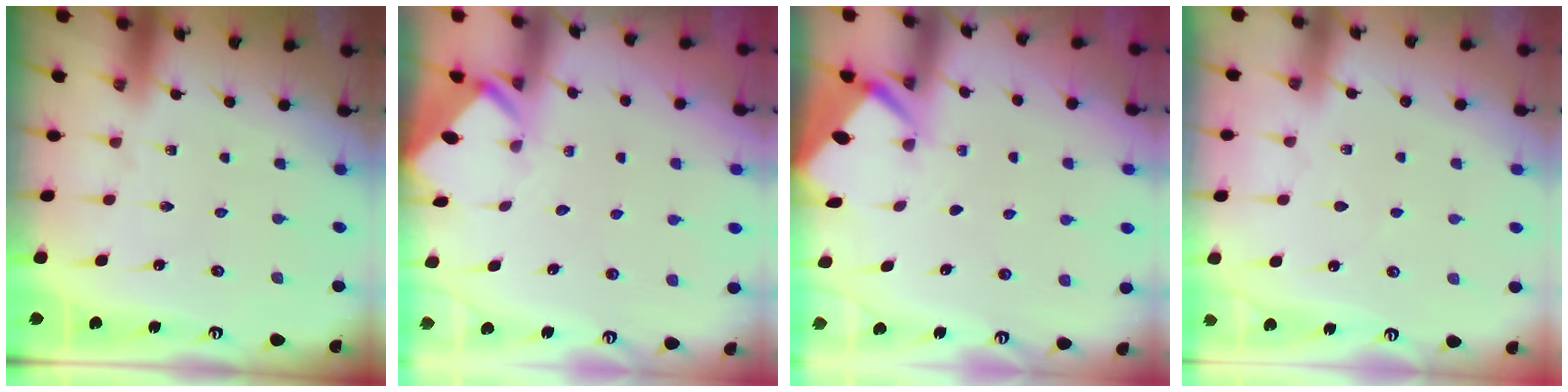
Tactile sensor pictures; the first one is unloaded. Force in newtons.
{"total": 3.0, "press": 3.0, "slide": 0.1}
{"total": 2.7, "press": 2.7, "slide": 0.3}
{"total": 2.7, "press": 2.7, "slide": 0.4}